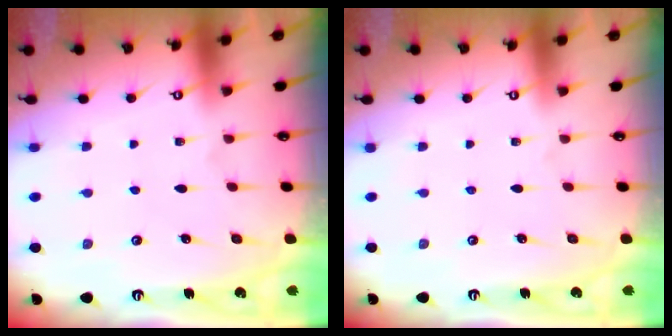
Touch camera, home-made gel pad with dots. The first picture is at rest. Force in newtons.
{"total": 0.0}